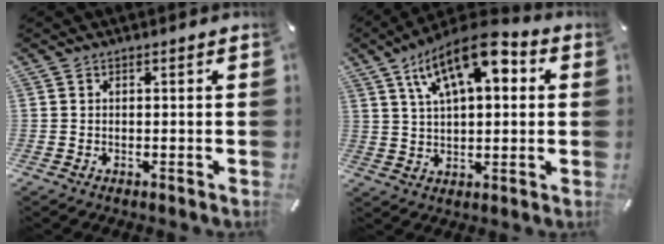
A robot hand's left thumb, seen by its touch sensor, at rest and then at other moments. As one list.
[{"total": 15.1, "force": [6.8, 7.1, 11.5], "torque": [-0.199, -0.011, 0.117]}]